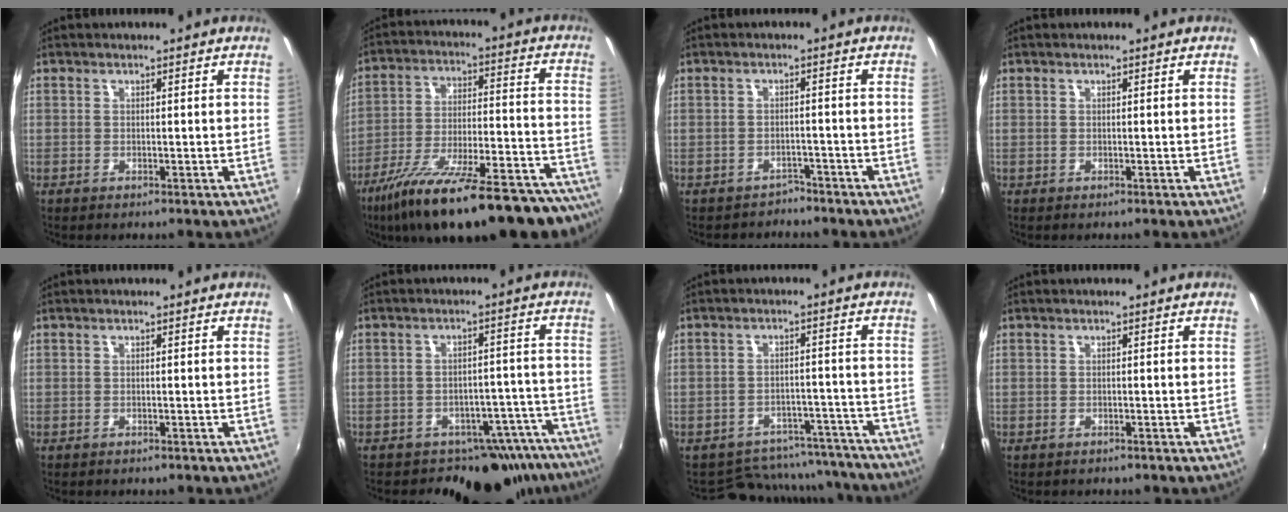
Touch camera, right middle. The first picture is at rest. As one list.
[{"total": 30.8, "force": [-25.0, 7.3, 16.5], "torque": [-0.256, -0.044, -0.348]}, {"total": 3.6, "force": [-3.1, 1.8, 0.3], "torque": [-0.012, 0.001, -0.041]}, {"total": 0.0}, {"total": 0.0}, {"total": 13.4, "force": [-11.2, 7.0, 2.2], "torque": [-0.010, 0.048, -0.124]}, {"total": 16.2, "force": [-14.5, 6.2, 3.6], "torque": [-0.075, 0.036, -0.168]}, {"total": 0.8, "force": [-0.6, 0.3, 0.4], "torque": [-0.012, -0.002, -0.005]}]